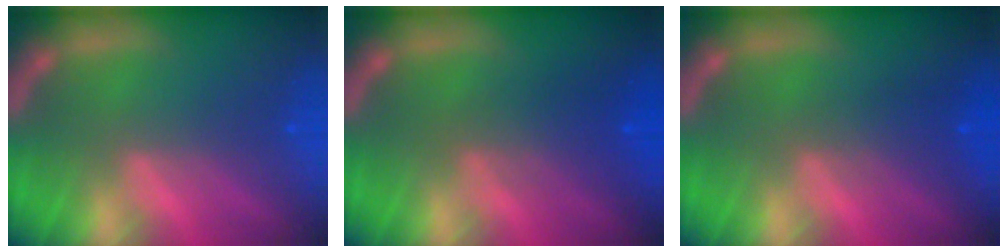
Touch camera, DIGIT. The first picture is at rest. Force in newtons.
{"total": 3.6}
{"total": 2.5}